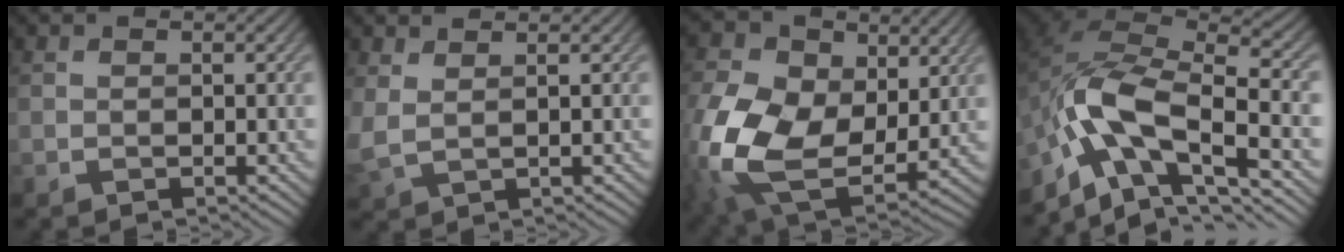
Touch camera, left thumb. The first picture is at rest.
{"total": 3.0, "force": [1.7, 1.1, 2.2], "torque": [-0.058, 0.003, 0.039]}
{"total": 16.2, "force": [0.6, 11.5, 11.4], "torque": [-0.300, -0.029, 0.020]}
{"total": 13.1, "force": [-6.1, 6.1, 9.8], "torque": [-0.200, -0.013, -0.122]}